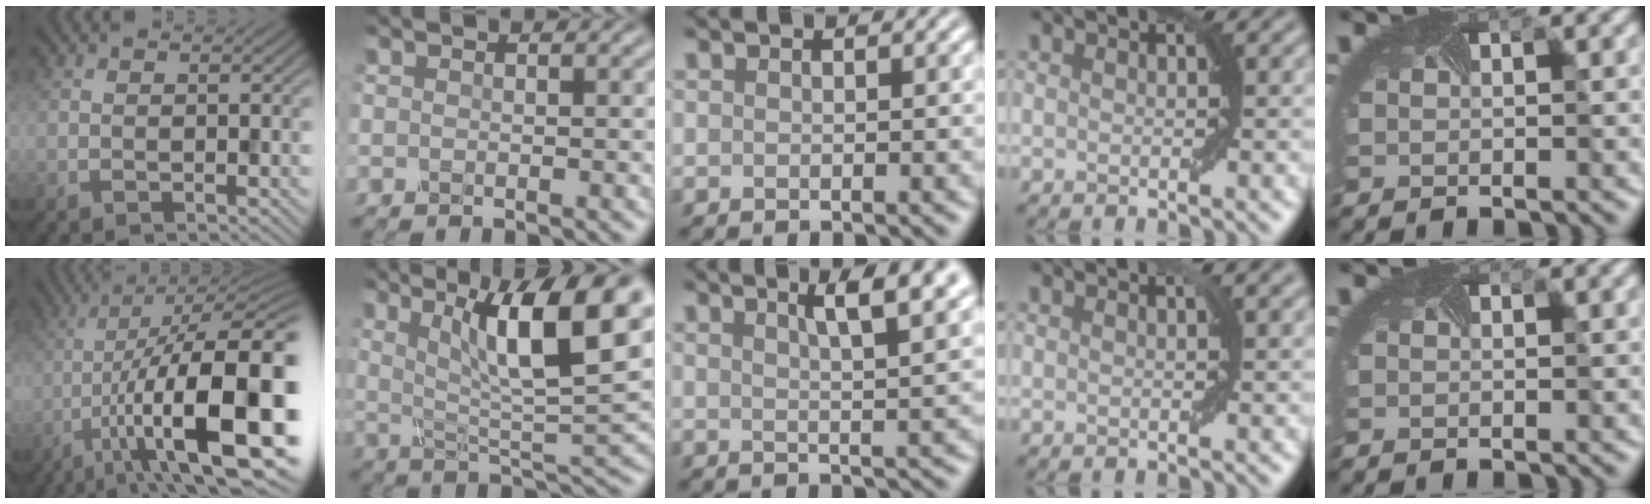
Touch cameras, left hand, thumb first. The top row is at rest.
{"thumb": {"total": 19.2, "force": [-5.9, 6.0, 17.3], "torque": [-0.255, -0.001, -0.093]}, "index": {"total": 11.3, "force": [3.7, 3.0, 10.3], "torque": [-0.159, -0.001, 0.059]}, "middle": {"total": 5.9, "force": [3.3, 1.5, 4.6], "torque": [-0.035, 0.021, 0.027]}, "ring": {"total": 1.0, "force": [0.6, 0.0, 0.8], "torque": [-0.009, 0.003, 0.011]}, "little": {"total": 0.7, "force": [-0.3, -0.4, -0.5], "torque": [0.006, -0.004, -0.001]}}